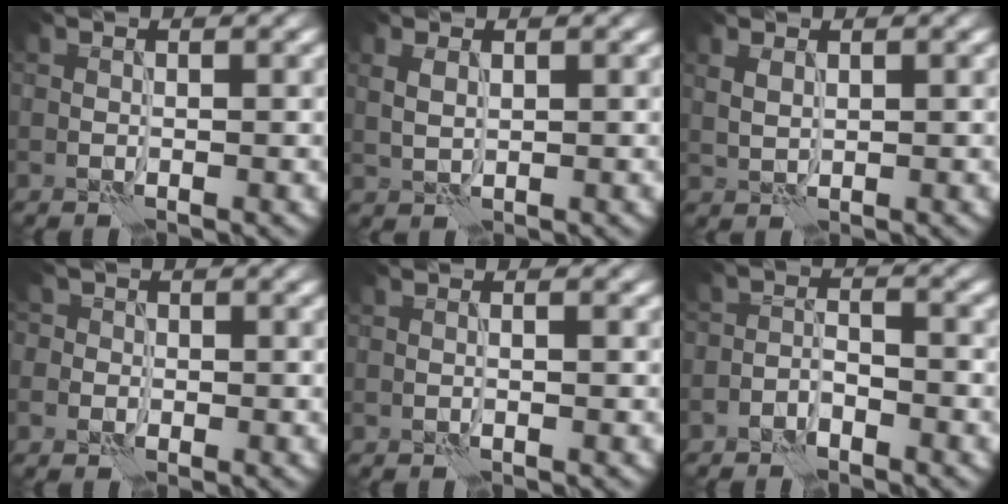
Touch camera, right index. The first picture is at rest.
{"total": 1.2, "force": [0.5, 0.6, 0.9], "torque": [-0.026, -0.001, 0.013]}
{"total": 0.9, "force": [0.5, 0.5, 0.6], "torque": [-0.021, 0.000, 0.016]}
{"total": 2.5, "force": [0.2, 2.4, 0.8], "torque": [0.007, 0.011, -0.029]}
{"total": 0.5, "force": [-0.3, -0.2, 0.4], "torque": [-0.006, -0.005, -0.003]}
{"total": 2.0, "force": [-1.8, 0.7, 0.7], "torque": [-0.012, 0.009, -0.036]}